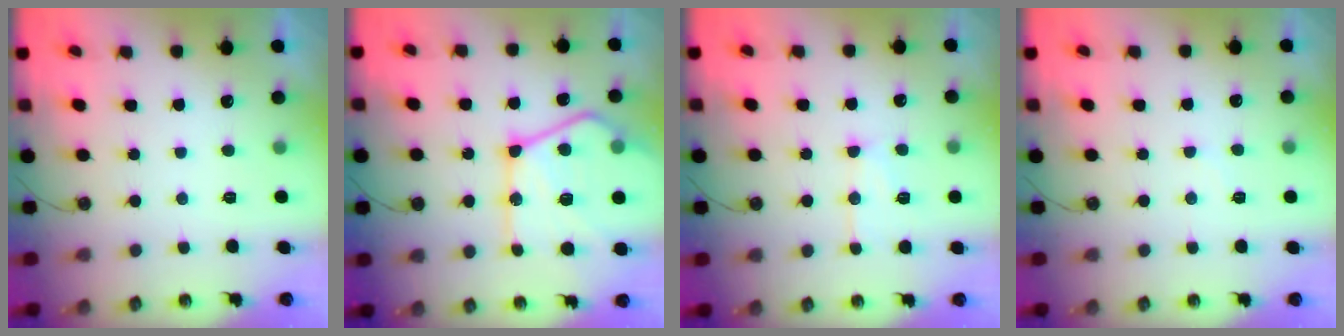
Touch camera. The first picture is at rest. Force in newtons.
{"total": 25.4, "press": 25.2, "slide": 2.8}
{"total": 10.9, "press": 10.8, "slide": 0.9}
{"total": 5.2, "press": 5.2, "slide": 0.7}